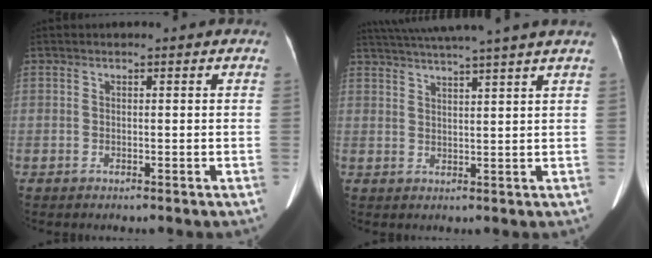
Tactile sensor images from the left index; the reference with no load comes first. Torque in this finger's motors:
{"motor_torque": [0.61, -1.11, 0.19, 0.07]}